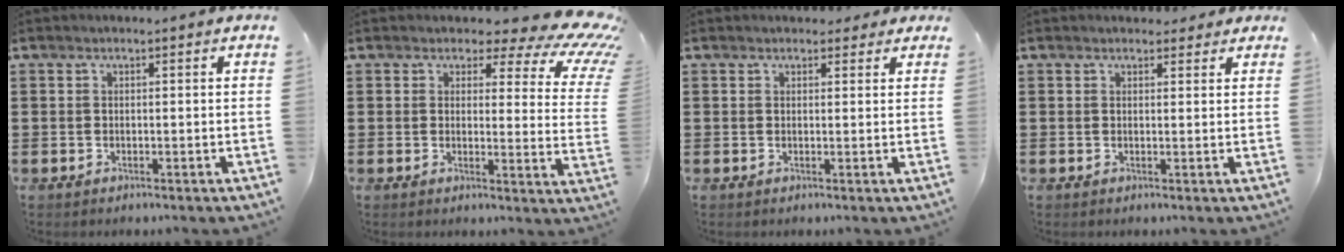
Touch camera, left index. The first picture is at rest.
{"total": 5.1, "force": [3.5, 1.9, 3.1], "torque": [-0.055, -0.027, 0.055]}
{"total": 1.6, "force": [1.3, 1.0, 0.2], "torque": [-0.001, 0.004, 0.022]}
{"total": 1.8, "force": [1.5, 1.0, 0.2], "torque": [-0.001, 0.005, 0.026]}